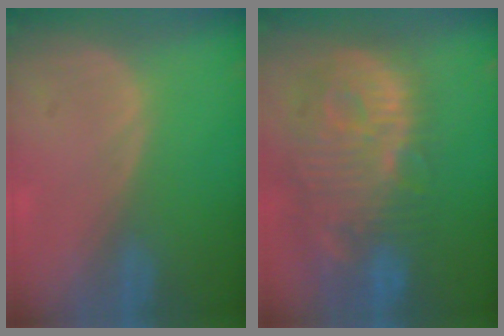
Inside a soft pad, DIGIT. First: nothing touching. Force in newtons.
{"total": 13.7, "press": 11.9, "slide": 6.8}